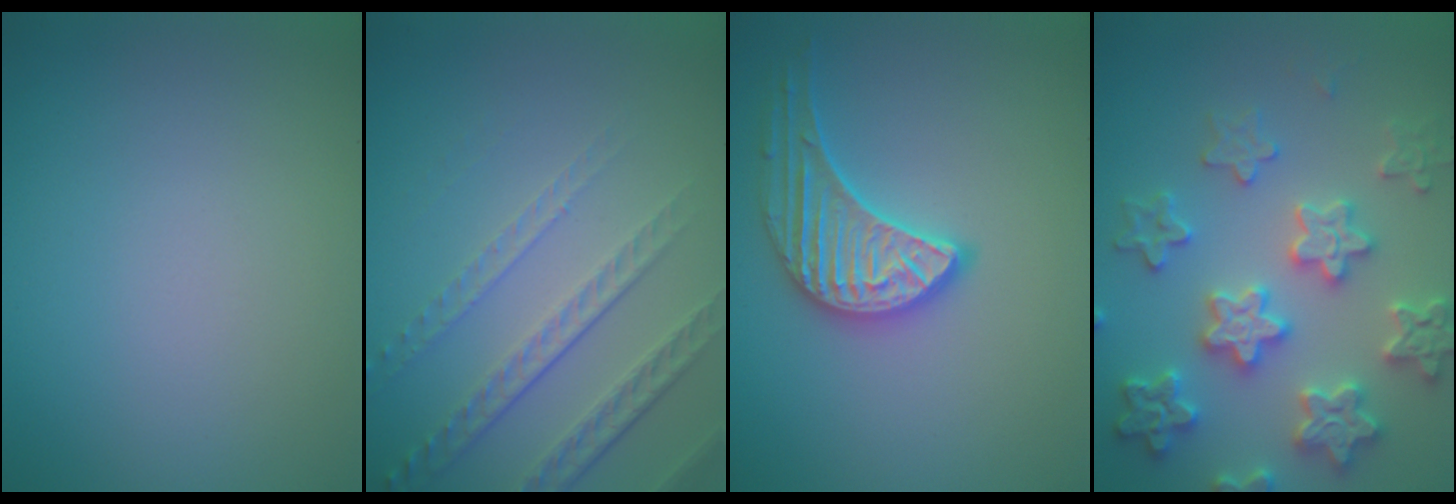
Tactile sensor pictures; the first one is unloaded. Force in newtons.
{"total": 4.9, "press": 3.2, "slide": 3.7}
{"total": 3.4, "press": 3.3, "slide": 0.4}
{"total": 6.1, "press": 6.0, "slide": 1.3}